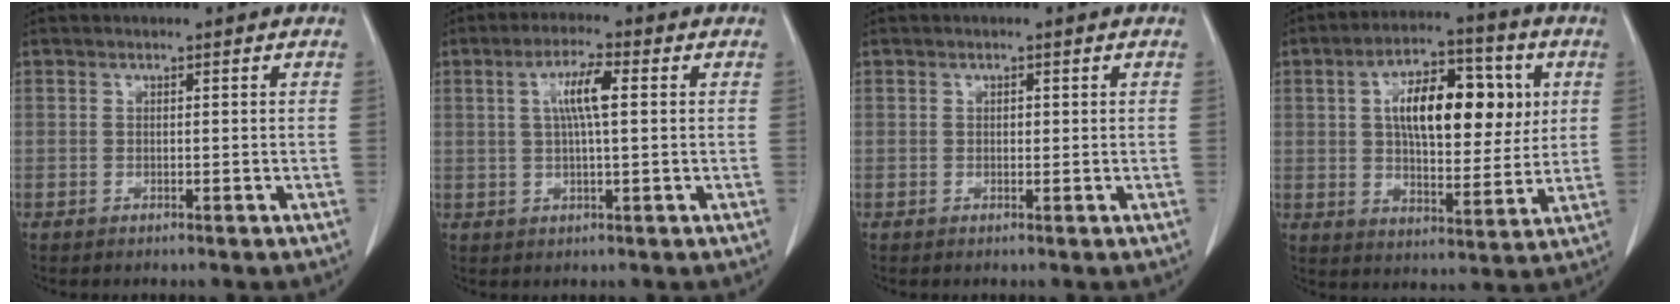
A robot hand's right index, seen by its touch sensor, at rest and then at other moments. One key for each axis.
{"total": 6.0, "fx": 1.2, "fy": 1.1, "fz": 5.8, "tx": -0.112, "ty": 0.010, "tz": 0.025}
{"total": 1.0, "fx": 0.1, "fy": 0.7, "fz": 0.8, "tx": -0.015, "ty": 0.000, "tz": 0.002}
{"total": 16.2, "fx": 3.7, "fy": 7.1, "fz": 14.0, "tx": -0.233, "ty": 0.028, "tz": 0.061}